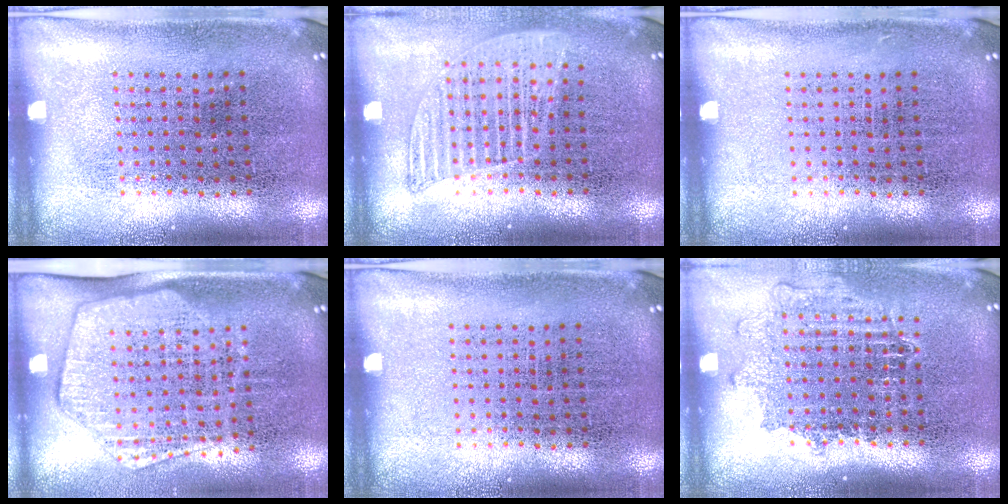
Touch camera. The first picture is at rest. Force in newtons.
{"total": 1.2, "press": 1.1, "slide": 0.4}
{"total": 0.0}
{"total": 1.8, "press": 1.5, "slide": 0.9}
{"total": 0.0}
{"total": 1.2, "press": 1.1, "slide": 0.6}